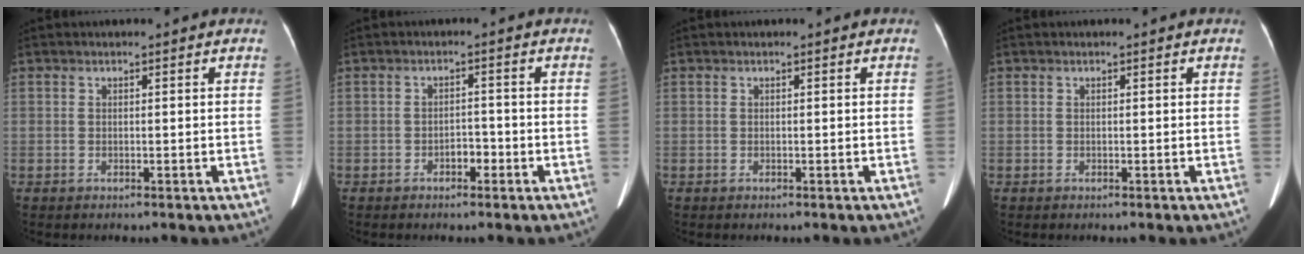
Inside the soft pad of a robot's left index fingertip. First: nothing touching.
{"total": 2.0, "force": [-1.5, 0.8, 1.0], "torque": [-0.006, -0.002, -0.022]}
{"total": 0.0}
{"total": 0.0}